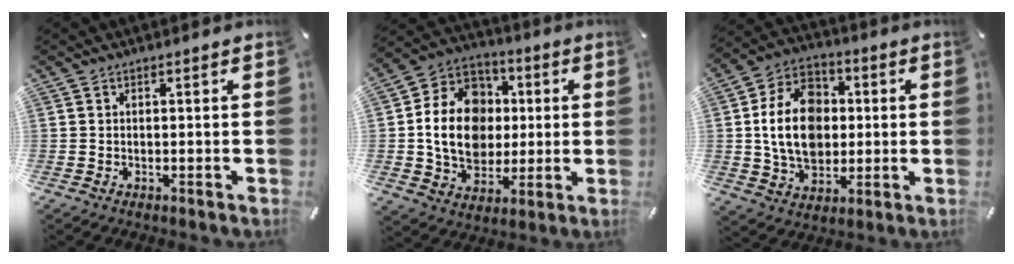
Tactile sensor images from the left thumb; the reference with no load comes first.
{"total": 17.1, "force": [0.0, 14.2, 9.4], "torque": [-0.196, 0.015, 0.005]}
{"total": 15.9, "force": [0.2, 12.3, 10.1], "torque": [-0.209, 0.019, 0.002]}